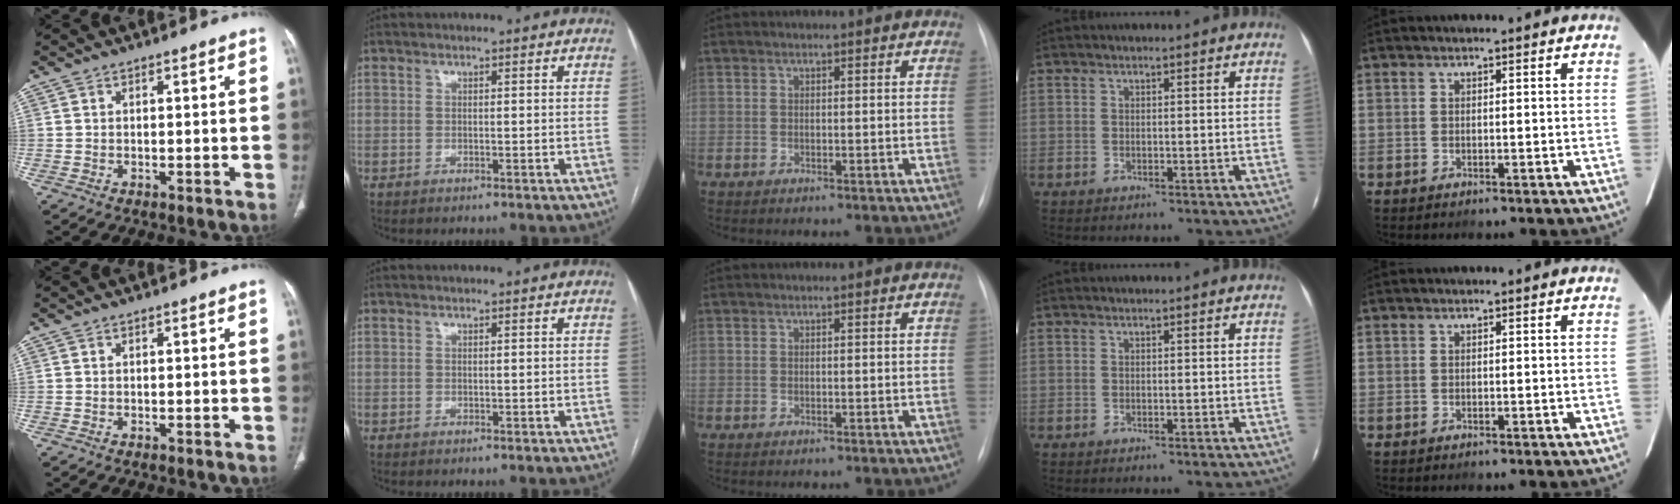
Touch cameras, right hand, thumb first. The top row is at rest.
{}